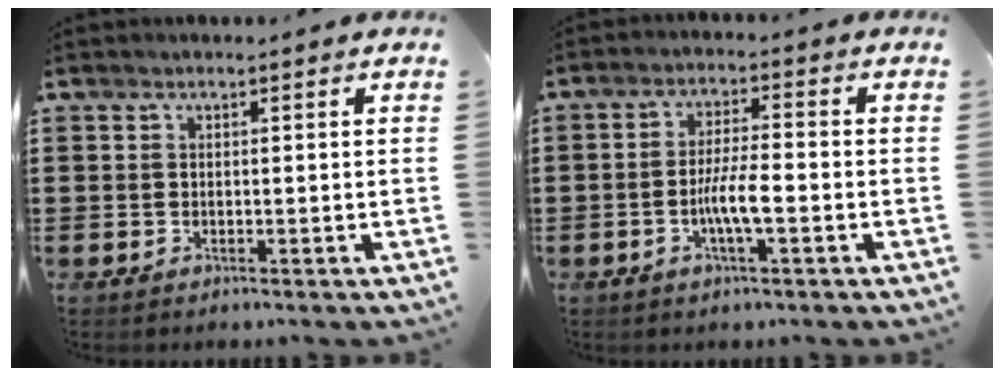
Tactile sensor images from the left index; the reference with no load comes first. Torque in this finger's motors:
{"motor_torque": [0.40, 0.15, 0.19, 0.10]}